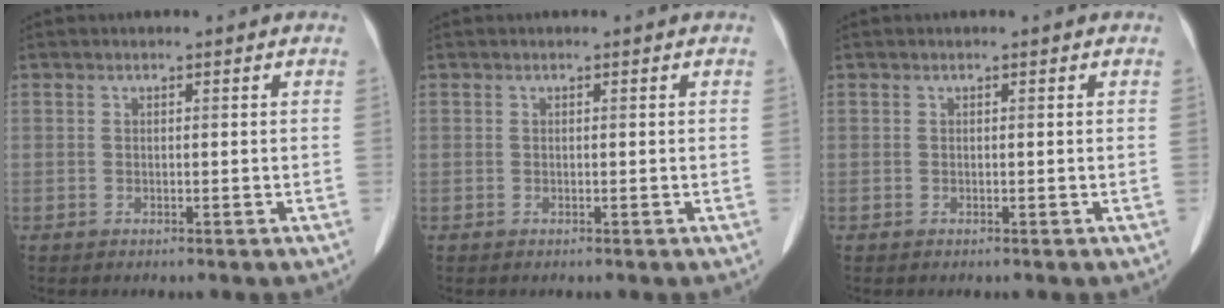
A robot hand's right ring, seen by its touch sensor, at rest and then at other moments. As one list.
[{"total": 0.0}, {"total": 0.0}]